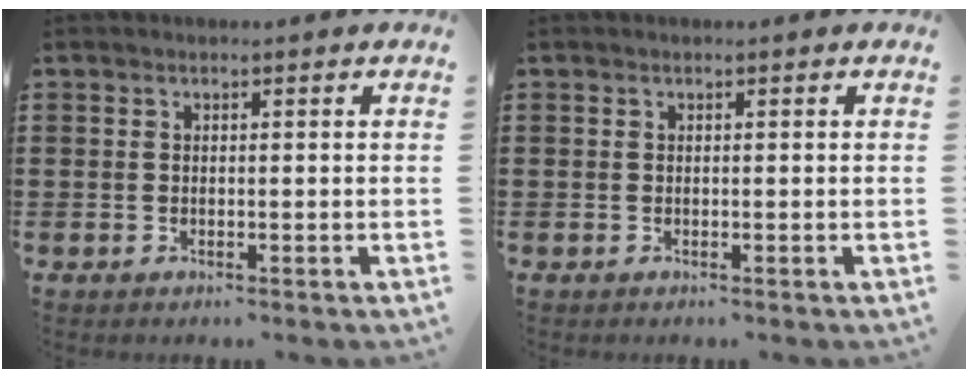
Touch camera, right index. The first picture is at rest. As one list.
[{"total": 0.0}]